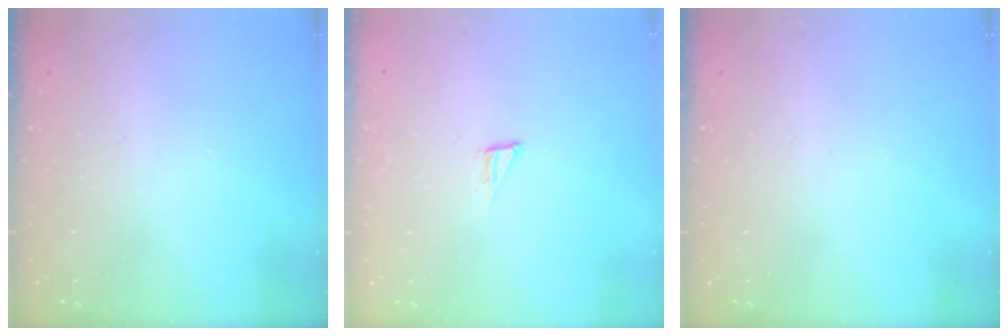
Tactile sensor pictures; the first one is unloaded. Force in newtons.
{"total": 3.4, "press": 3.4, "slide": 0.3}
{"total": 0.0}